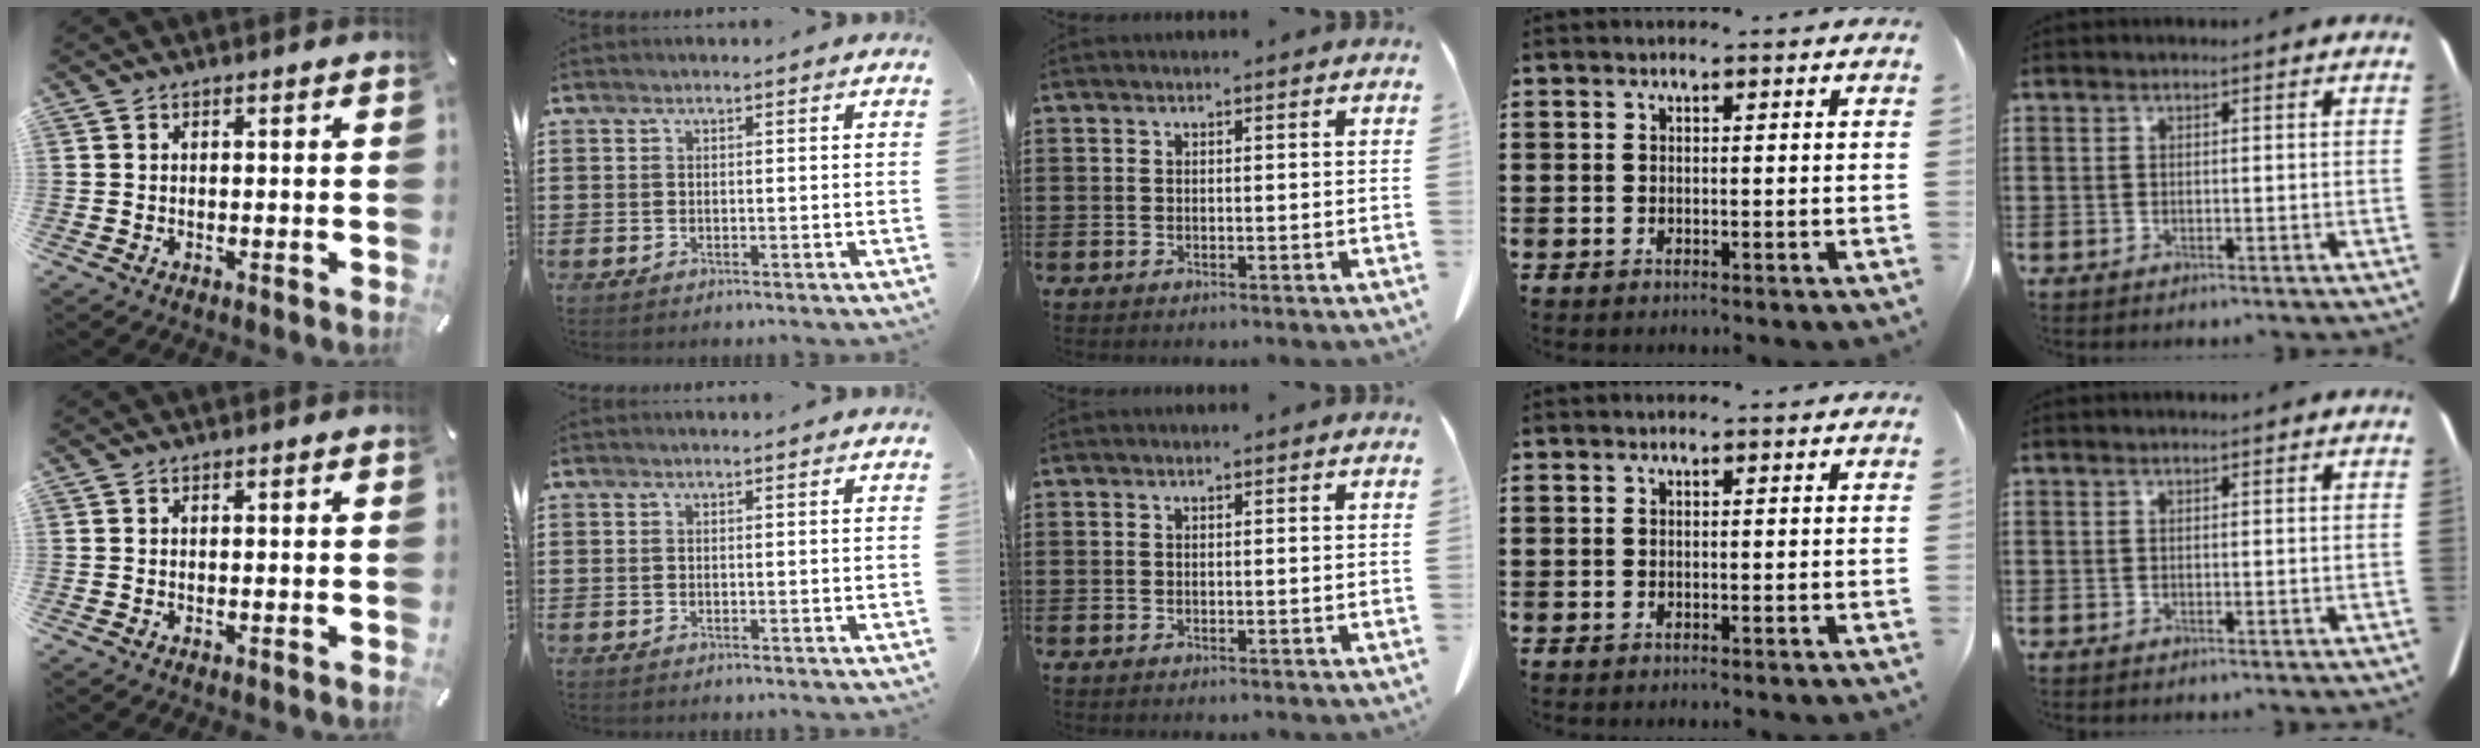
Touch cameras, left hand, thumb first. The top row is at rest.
{}